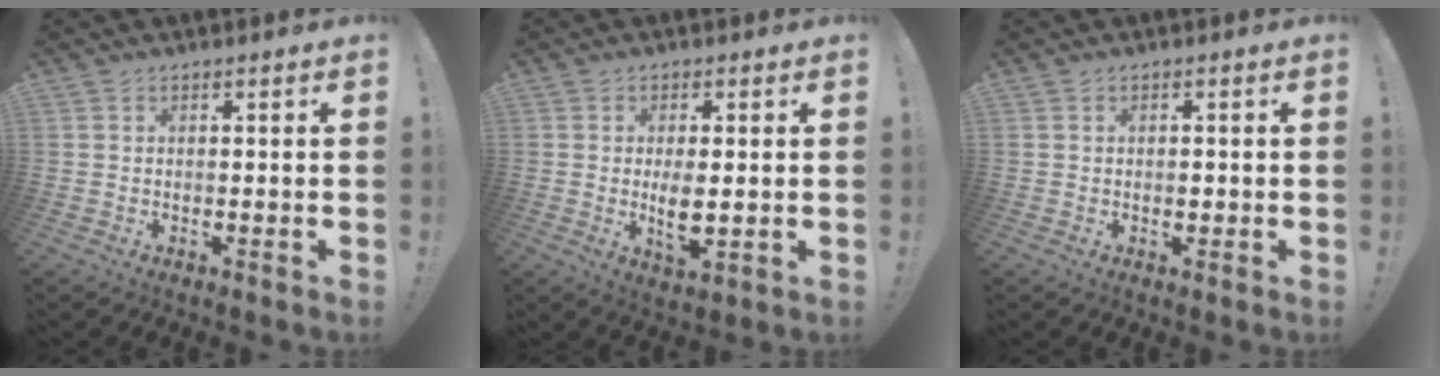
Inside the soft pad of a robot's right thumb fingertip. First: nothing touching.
{"total": 6.5, "force": [0.0, 2.8, 5.9], "torque": [-0.099, -0.017, -0.003]}
{"total": 1.3, "force": [-0.3, 1.0, 0.7], "torque": [0.004, -0.002, -0.009]}